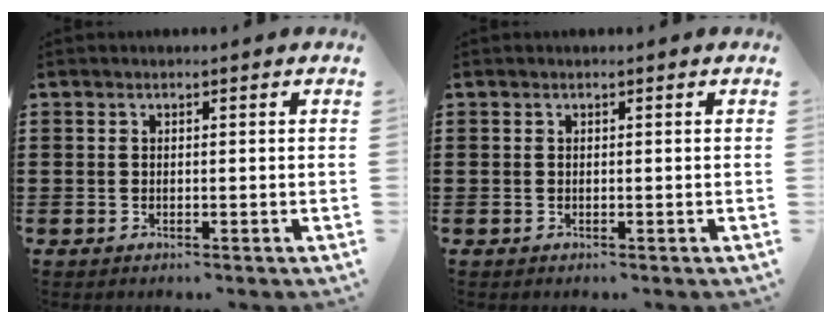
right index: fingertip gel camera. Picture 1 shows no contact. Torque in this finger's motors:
{"motor_torque": [-0.03, 0.04, 0.00, -0.01]}